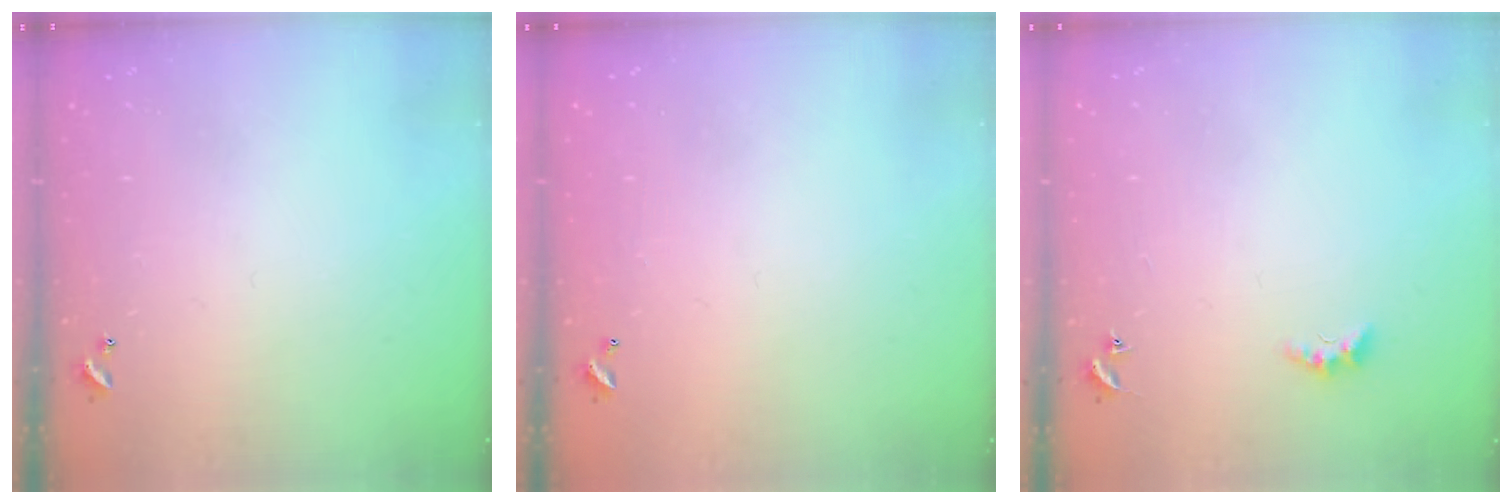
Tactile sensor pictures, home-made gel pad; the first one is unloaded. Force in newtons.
{"total": 2.8, "press": 2.8, "slide": 0.1}
{"total": 2.4, "press": 2.4, "slide": 0.6}